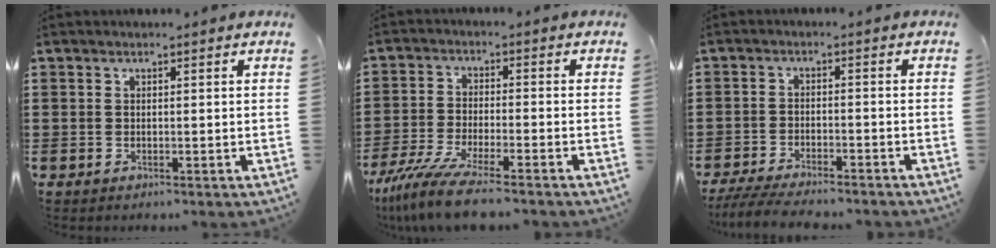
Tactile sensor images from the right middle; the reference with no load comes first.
{"total": 8.1, "force": [-6.7, 0.4, 4.6], "torque": [-0.107, -0.011, -0.134]}
{"total": 4.6, "force": [-4.4, 0.3, 1.4], "torque": [-0.036, -0.007, -0.089]}